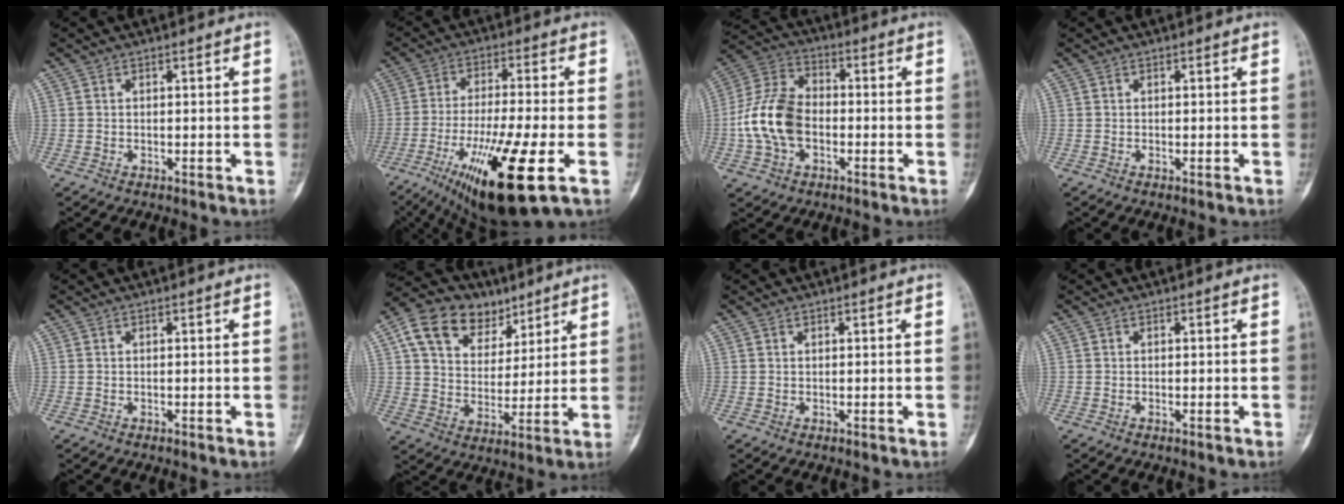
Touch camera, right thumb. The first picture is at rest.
{"total": 19.4, "force": [-7.8, 4.0, 17.3], "torque": [-0.316, -0.010, -0.122]}
{"total": 13.2, "force": [-2.3, 8.7, 9.6], "torque": [-0.189, 0.034, -0.051]}
{"total": 0.0}
{"total": 0.0}
{"total": 16.2, "force": [8.8, 11.1, 7.9], "torque": [-0.104, -0.011, 0.157]}
{"total": 0.0}
{"total": 0.0}